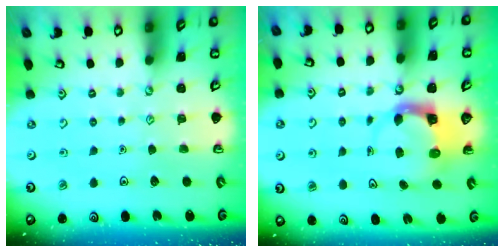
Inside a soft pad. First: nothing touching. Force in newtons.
{"total": 3.6, "press": 3.6, "slide": 0.6}